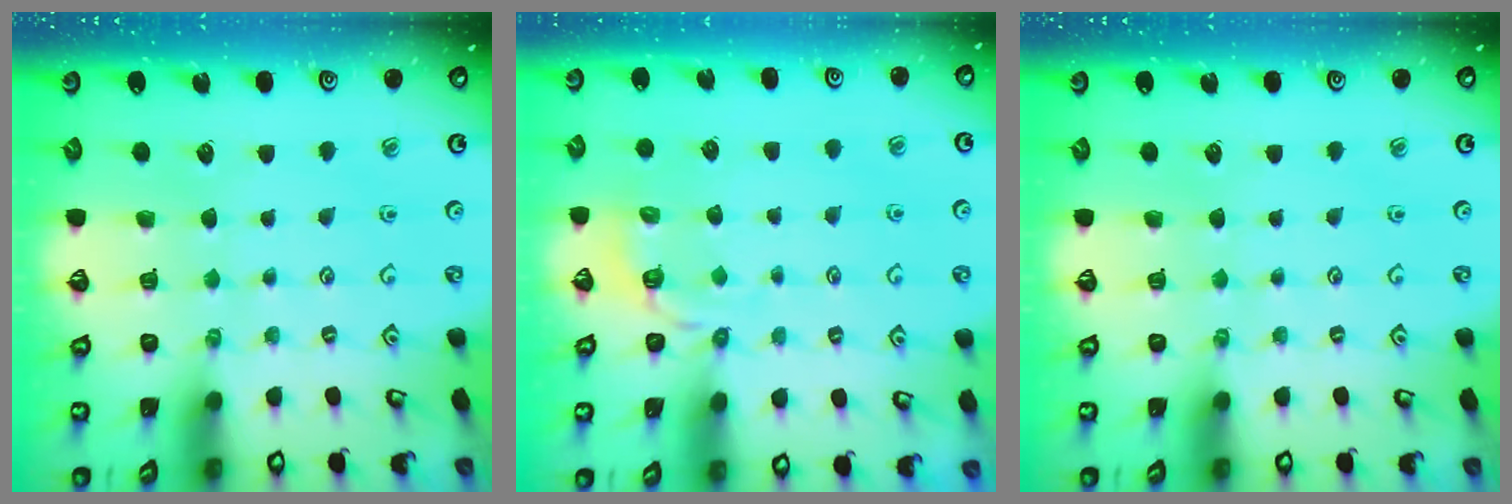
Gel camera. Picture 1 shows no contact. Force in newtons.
{"total": 3.3, "press": 2.6, "slide": 2.1}
{"total": 0.0}